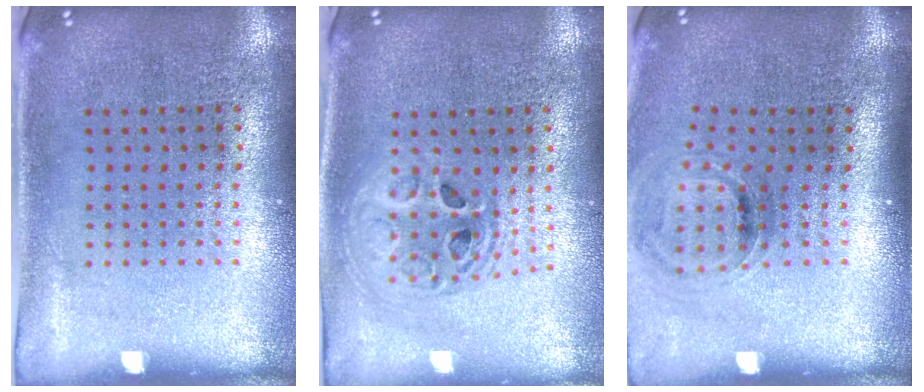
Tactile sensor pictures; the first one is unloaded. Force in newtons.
{"total": 2.0, "press": 1.6, "slide": 1.2}
{"total": 1.0, "press": 0.9, "slide": 0.4}